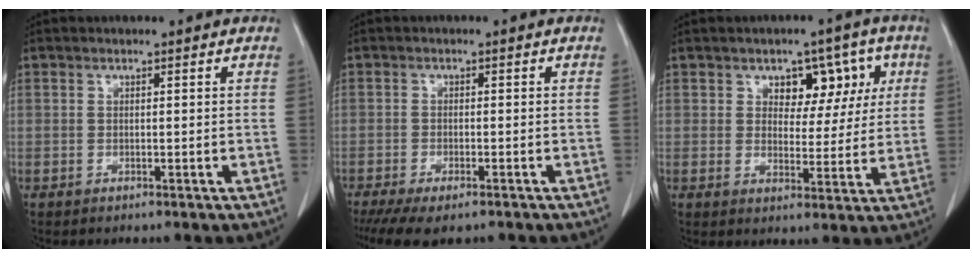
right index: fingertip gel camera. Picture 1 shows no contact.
{"total": 8.3, "force": [-6.4, 2.6, 4.6], "torque": [-0.066, -0.012, -0.096]}
{"total": 7.8, "force": [3.1, 5.0, 5.0], "torque": [-0.049, 0.023, 0.047]}